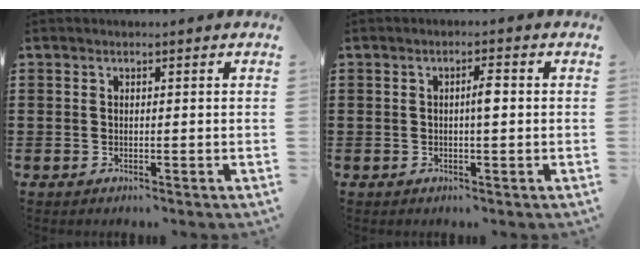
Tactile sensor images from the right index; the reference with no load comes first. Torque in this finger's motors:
{"motor_torque": [0.46, -0.22, 0.12, 0.06]}